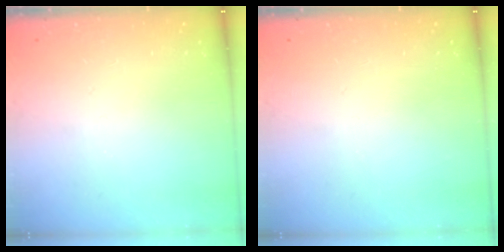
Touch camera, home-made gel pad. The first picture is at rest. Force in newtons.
{"total": 0.0}